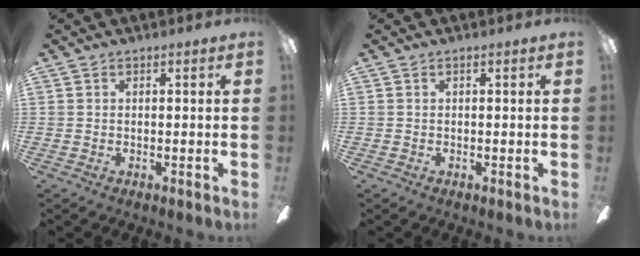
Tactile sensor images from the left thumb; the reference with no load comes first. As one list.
[{"total": 0.0}]